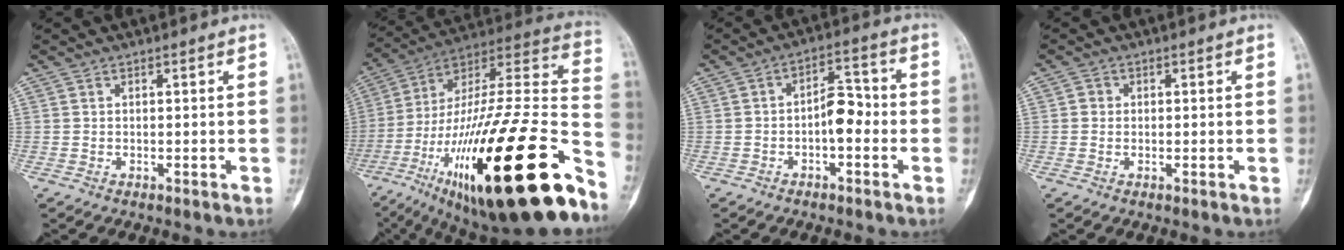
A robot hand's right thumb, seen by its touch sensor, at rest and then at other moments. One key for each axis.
{"total": 40.3, "fx": -19.2, "fy": 9.8, "fz": 34.0, "tx": -0.515, "ty": 0.047, "tz": -0.312}
{"total": 6.4, "fx": -1.4, "fy": 3.3, "fz": 5.2, "tx": -0.064, "ty": 0.030, "tz": -0.030}
{"total": 1.2, "fx": 0.1, "fy": 1.2, "fz": 0.3, "tx": 0.005, "ty": 0.004, "tz": -0.002}